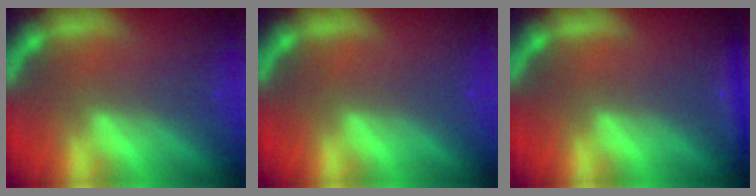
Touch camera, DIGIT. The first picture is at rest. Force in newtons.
{"total": 0.0}
{"total": 1.4}